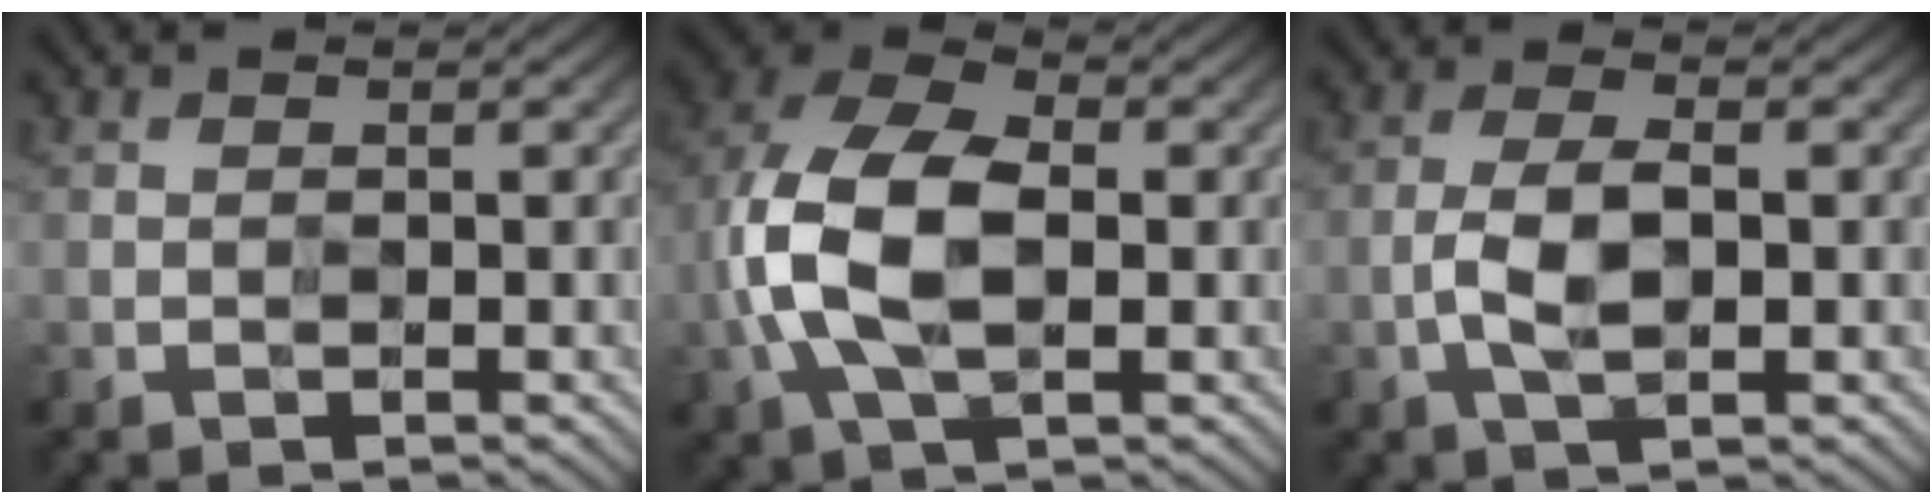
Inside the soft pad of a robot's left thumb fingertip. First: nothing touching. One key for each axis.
{"total": 11.5, "fx": -1.3, "fy": 6.8, "fz": 9.1, "tx": -0.206, "ty": 0.015, "tz": -0.032}
{"total": 4.5, "fx": -1.2, "fy": 1.9, "fz": 3.9, "tx": -0.076, "ty": 0.003, "tz": -0.022}